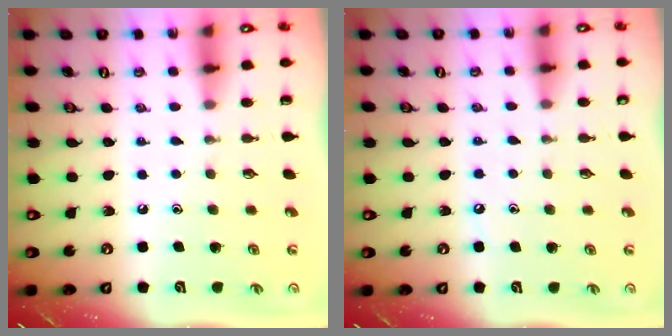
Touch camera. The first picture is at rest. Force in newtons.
{"total": 3.0, "press": 3.0, "slide": 0.4}